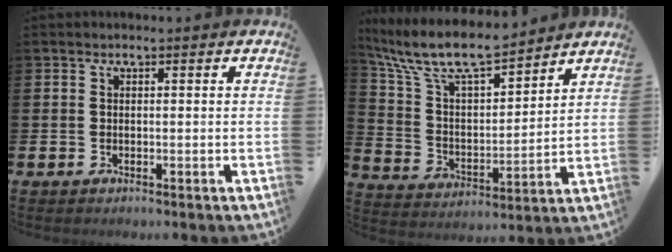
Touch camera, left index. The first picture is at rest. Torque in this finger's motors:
{"motor_torque": [1.11, -1.04, 0.89, 0.21]}